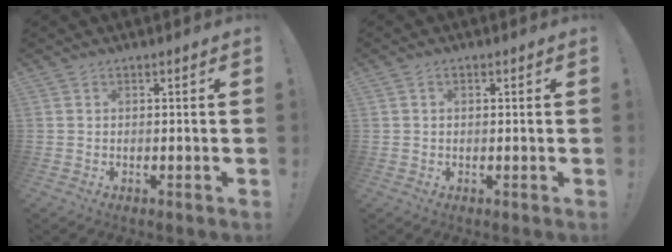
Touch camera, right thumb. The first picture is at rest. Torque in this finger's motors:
{"motor_torque": [-0.09, -0.05, -0.05, -0.01, -0.09]}